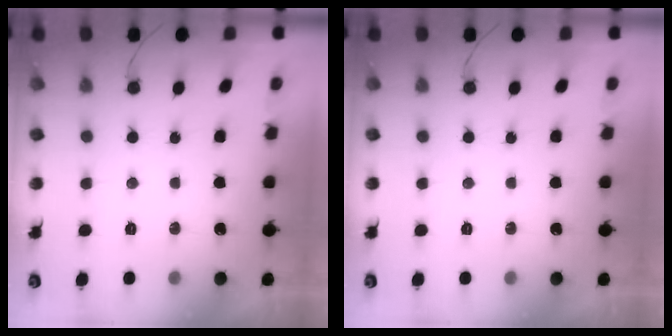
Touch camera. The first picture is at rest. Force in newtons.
{"total": 0.0}